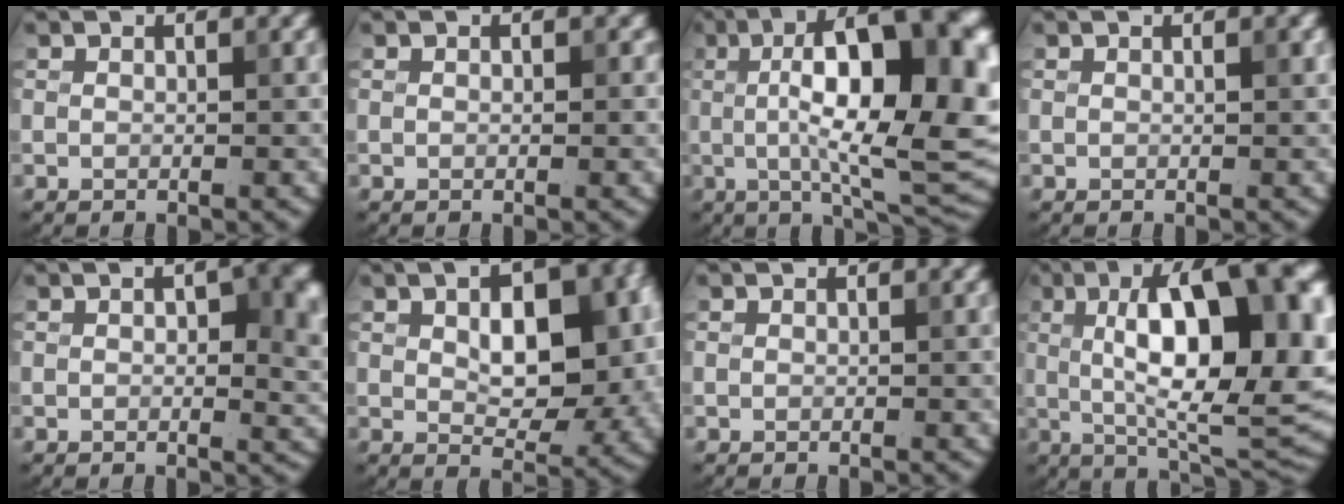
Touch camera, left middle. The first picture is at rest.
{"total": 0.7, "force": [0.2, 0.5, 0.5], "torque": [-0.004, 0.001, 0.003]}
{"total": 15.2, "force": [1.3, 4.6, 14.4], "torque": [-0.202, 0.018, 0.017]}
{"total": 0.6, "force": [0.2, 0.2, 0.6], "torque": [-0.008, 0.001, 0.006]}
{"total": 6.8, "force": [1.3, 3.7, 5.5], "torque": [-0.047, 0.002, 0.021]}
{"total": 9.6, "force": [1.6, 5.1, 8.0], "torque": [-0.123, 0.005, 0.030]}
{"total": 0.0}
{"total": 14.0, "force": [2.2, 4.5, 13.0], "torque": [-0.178, 0.013, 0.029]}